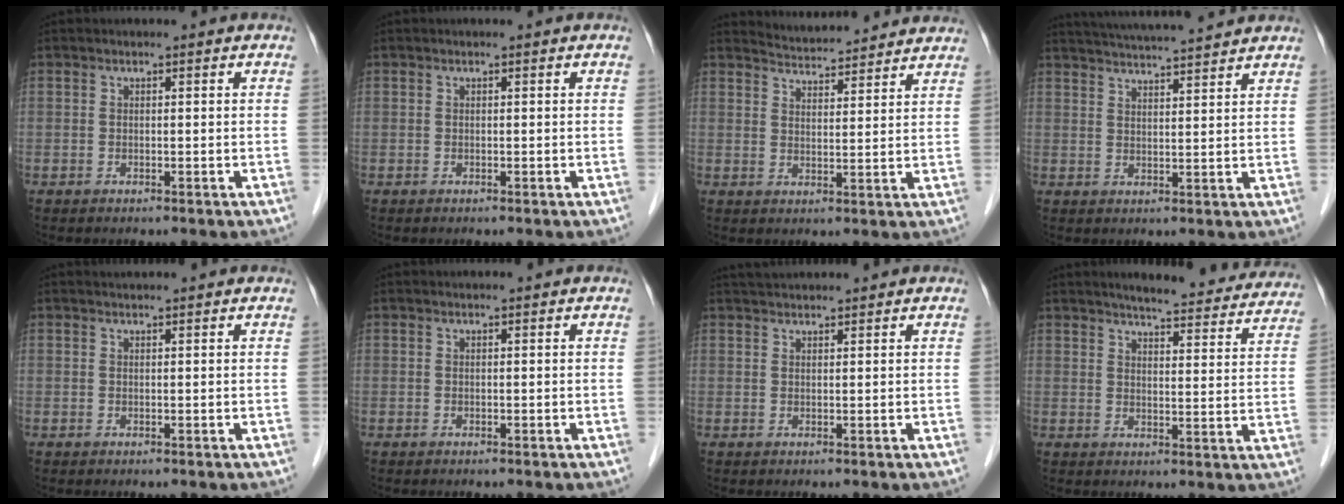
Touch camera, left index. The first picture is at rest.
{"total": 0.0}
{"total": 8.9, "force": [8.7, 0.9, 1.5], "torque": [-0.029, 0.017, 0.118]}
{"total": 12.4, "force": [11.4, 0.2, 4.7], "torque": [-0.085, 0.024, 0.163]}
{"total": 2.7, "force": [2.6, 0.0, 0.8], "torque": [-0.013, 0.023, 0.035]}
{"total": 1.4, "force": [1.3, 0.1, 0.3], "torque": [-0.010, 0.013, 0.017]}
{"total": 5.3, "force": [5.0, 0.5, 1.6], "torque": [-0.025, 0.040, 0.077]}
{"total": 19.5, "force": [17.8, 3.2, 7.2], "torque": [-0.075, -0.029, 0.202]}